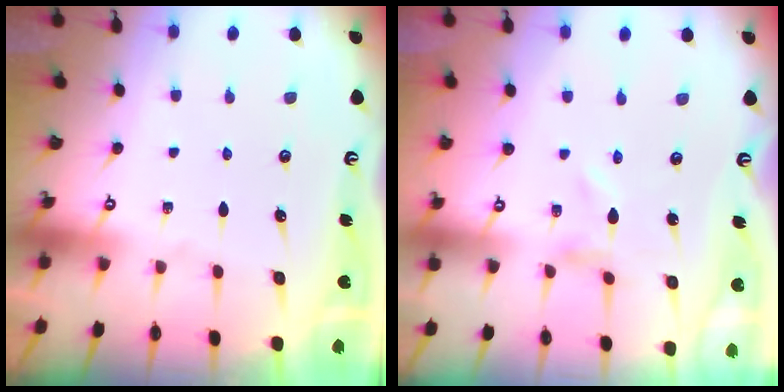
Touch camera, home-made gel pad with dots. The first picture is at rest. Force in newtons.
{"total": 0.0}